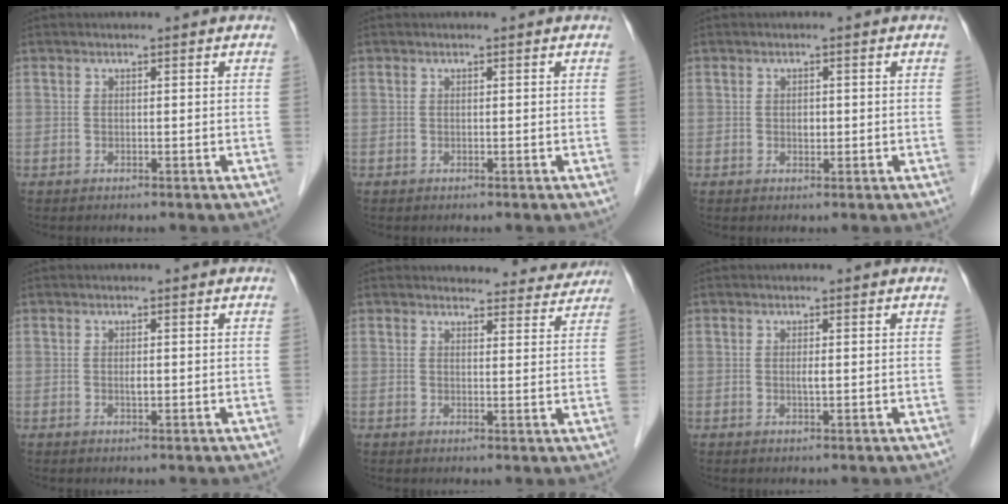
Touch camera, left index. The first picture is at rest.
{"total": 0.0}
{"total": 1.0, "force": [0.0, 0.7, 0.7], "torque": [-0.011, 0.000, 0.000]}
{"total": 0.8, "force": [0.1, 0.2, 0.7], "torque": [-0.012, -0.003, 0.000]}
{"total": 9.5, "force": [9.2, 2.3, 0.6], "torque": [0.026, -0.010, 0.084]}
{"total": 0.8, "force": [0.2, 0.1, 0.8], "torque": [-0.019, -0.003, 0.000]}